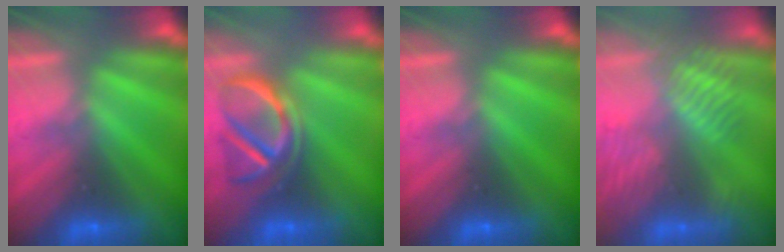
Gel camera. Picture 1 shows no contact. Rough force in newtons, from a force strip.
{"total": 3.9}
{"total": 0.0}
{"total": 3.9}